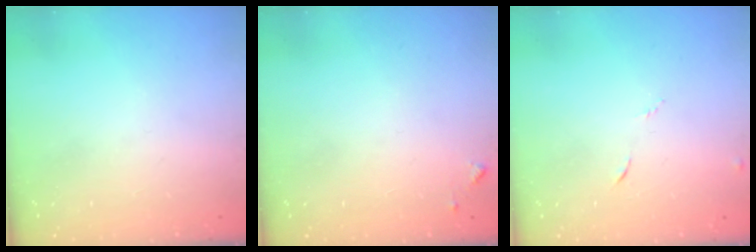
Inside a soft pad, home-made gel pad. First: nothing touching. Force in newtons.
{"total": 5.1, "press": 5.1, "slide": 0.4}
{"total": 5.2, "press": 5.1, "slide": 0.6}